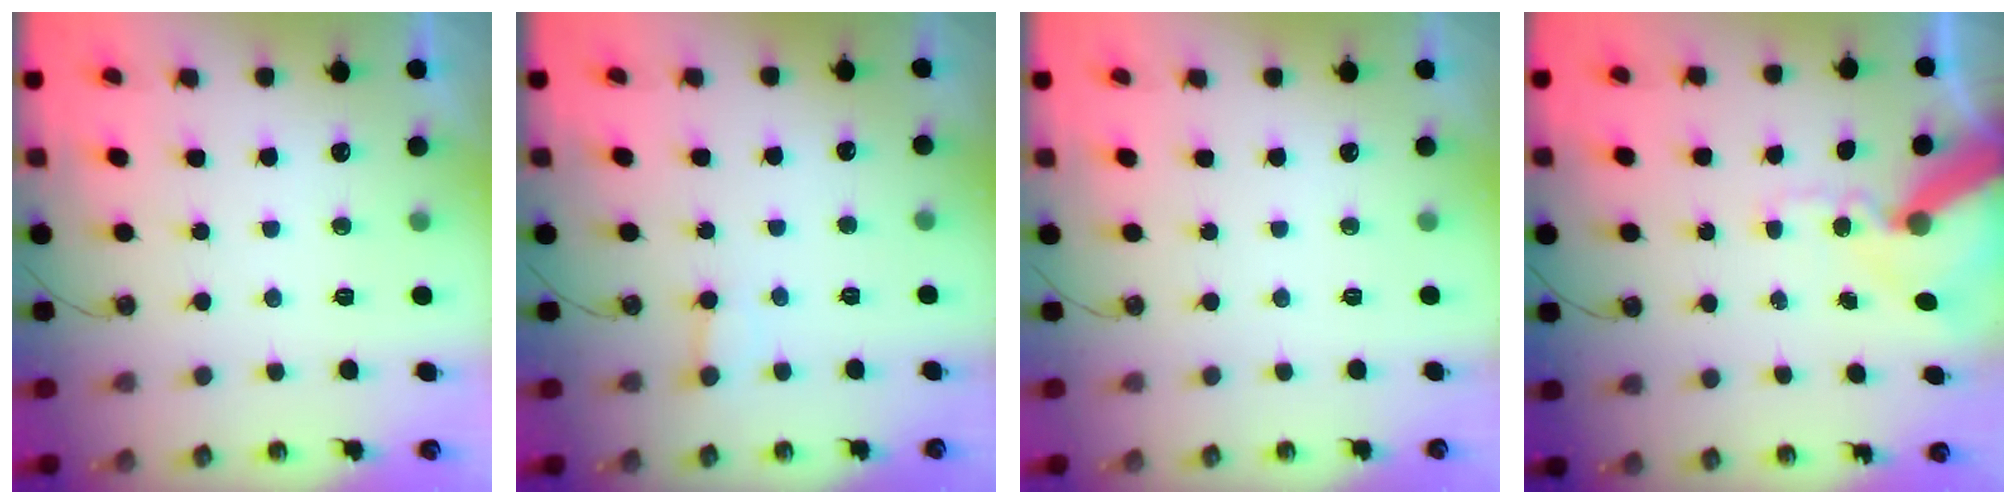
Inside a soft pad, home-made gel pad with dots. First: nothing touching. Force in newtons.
{"total": 3.2, "press": 3.2, "slide": 0.2}
{"total": 0.0}
{"total": 13.7, "press": 13.5, "slide": 1.9}